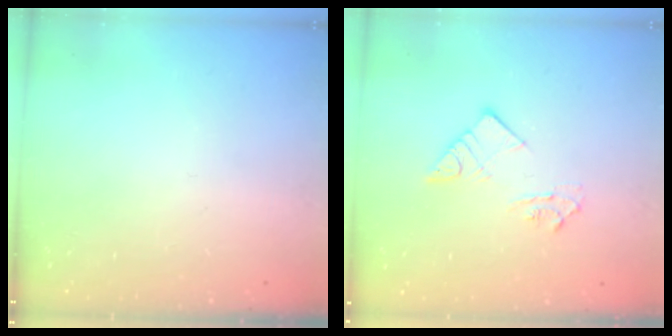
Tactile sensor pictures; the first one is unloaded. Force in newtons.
{"total": 7.6, "press": 7.5, "slide": 0.8}